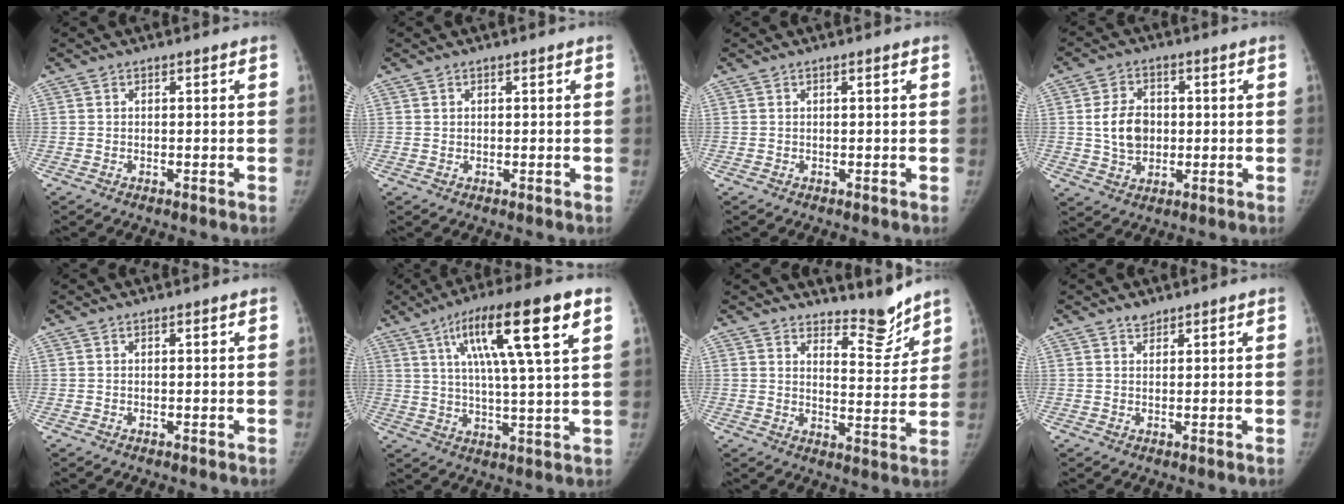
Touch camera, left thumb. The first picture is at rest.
{"total": 0.6, "force": [0.3, 0.5, -0.1], "torque": [0.011, 0.000, 0.002]}
{"total": 0.6, "force": [0.3, 0.0, 0.5], "torque": [-0.010, 0.002, 0.005]}
{"total": 8.1, "force": [0.4, 6.3, 5.2], "torque": [-0.068, 0.001, 0.010]}
{"total": 0.0}
{"total": 18.1, "force": [7.7, 2.8, 16.1], "torque": [-0.260, -0.004, 0.123]}
{"total": 7.5, "force": [7.0, 1.9, 1.9], "torque": [0.006, -0.069, 0.108]}
{"total": 1.4, "force": [1.2, 0.8, 0.2], "torque": [0.011, -0.009, 0.018]}